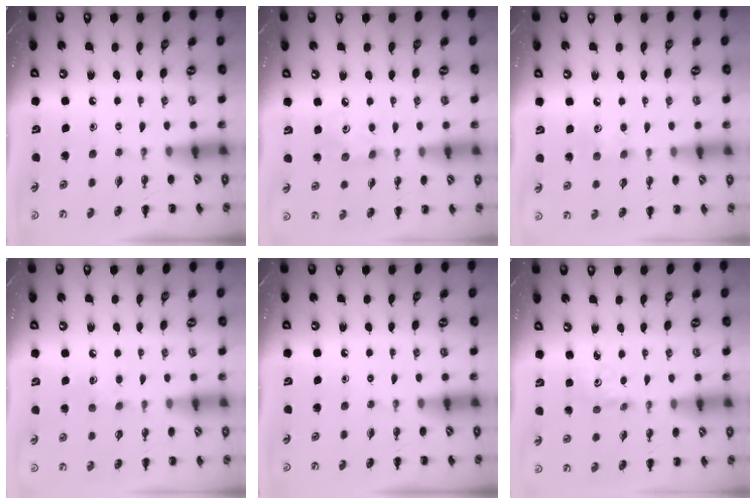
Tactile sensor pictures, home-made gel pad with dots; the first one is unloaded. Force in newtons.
{"total": 3.1, "press": 3.0, "slide": 0.7}
{"total": 5.5, "press": 5.3, "slide": 1.3}
{"total": 5.1, "press": 4.9, "slide": 1.3}
{"total": 0.0}
{"total": 3.0, "press": 2.9, "slide": 0.9}